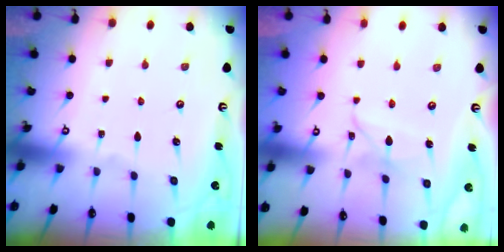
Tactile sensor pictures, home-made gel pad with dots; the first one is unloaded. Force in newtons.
{"total": 3.9, "press": 3.9, "slide": 0.3}